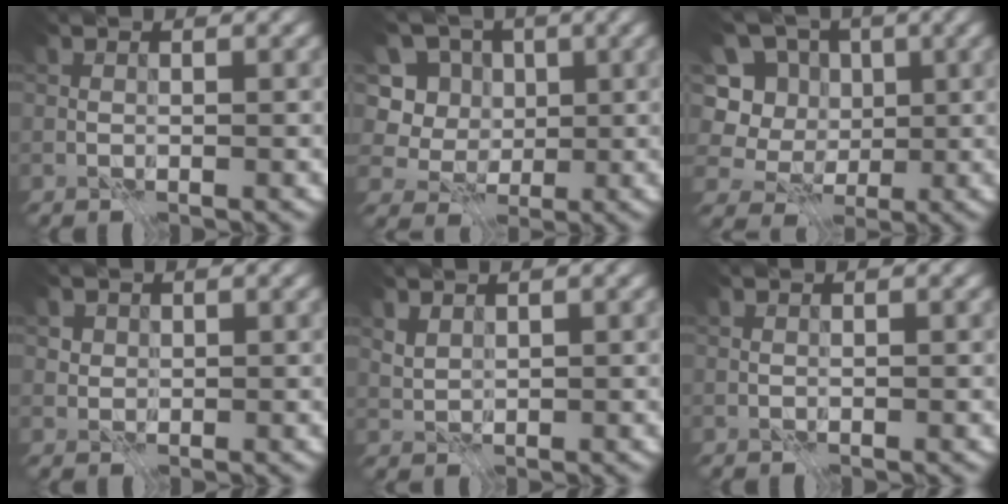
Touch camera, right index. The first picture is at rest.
{"total": 7.3, "force": [2.3, 6.3, 2.9], "torque": [-0.059, 0.005, 0.035]}
{"total": 8.2, "force": [1.9, 7.3, 3.3], "torque": [-0.077, 0.024, 0.011]}
{"total": 2.1, "force": [1.0, 1.7, 0.6], "torque": [-0.019, -0.001, 0.029]}
{"total": 1.6, "force": [1.1, 0.9, 0.7], "torque": [-0.019, 0.000, 0.027]}
{"total": 0.0}